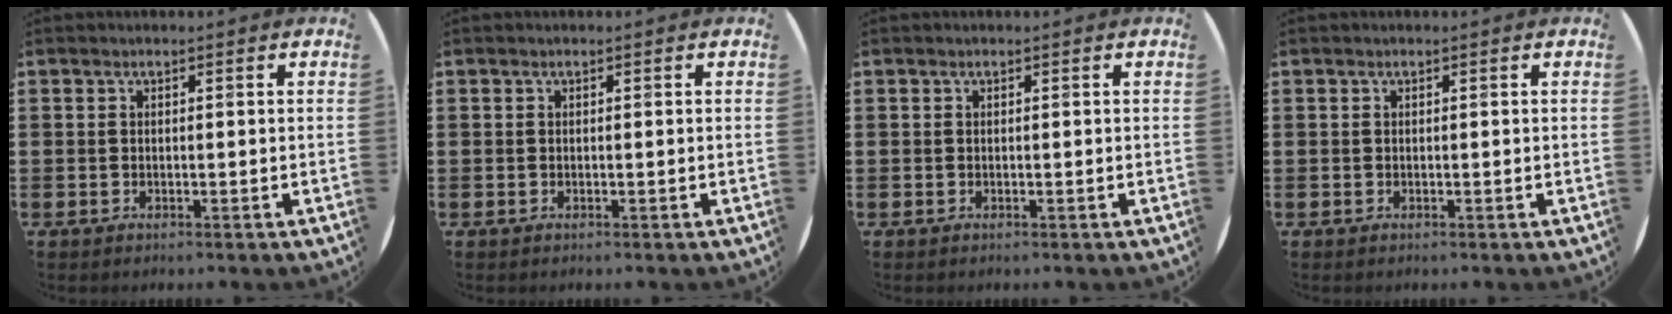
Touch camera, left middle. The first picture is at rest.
{"total": 0.0}
{"total": 0.0}
{"total": 0.0}